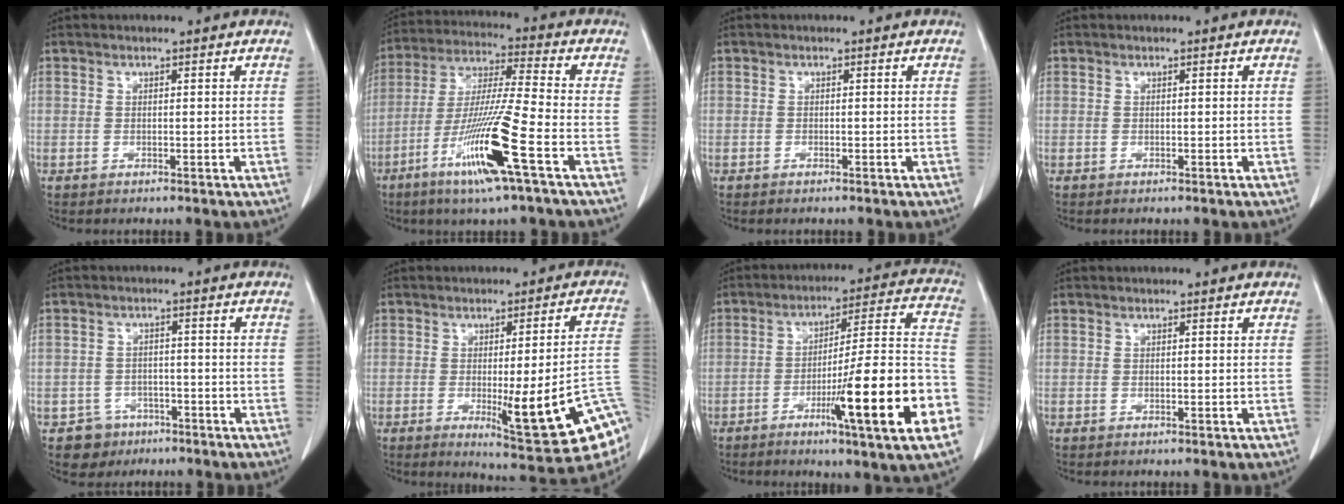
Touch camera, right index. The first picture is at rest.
{"total": 14.9, "force": [-6.6, -0.5, 13.3], "torque": [-0.269, -0.022, -0.126]}
{"total": 0.0}
{"total": 0.0}
{"total": 4.6, "force": [-2.6, 3.7, -0.2], "torque": [0.011, 0.016, -0.037]}
{"total": 17.3, "force": [-5.0, 1.8, 16.5], "torque": [-0.140, -0.002, -0.052]}
{"total": 20.7, "force": [-7.9, -0.1, 19.2], "torque": [-0.238, -0.005, -0.123]}
{"total": 0.0}